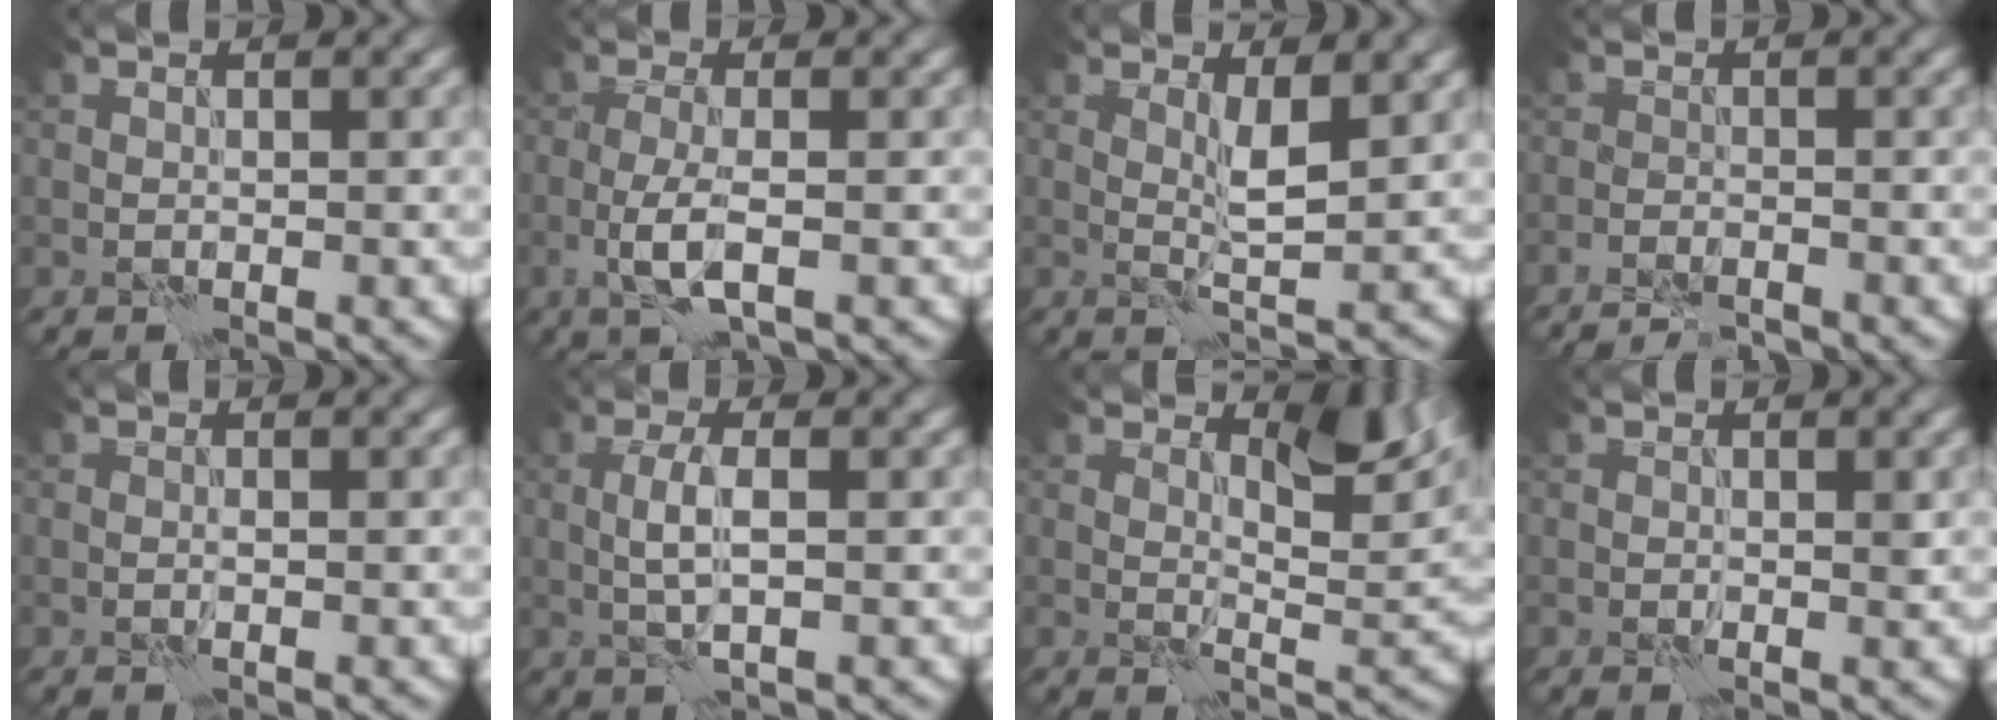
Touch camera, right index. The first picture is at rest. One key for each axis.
{"total": 3.5, "fx": -1.1, "fy": 0.9, "fz": 3.2, "tx": -0.069, "ty": 0.001, "tz": -0.027}
{"total": 2.7, "fx": 0.9, "fy": 0.4, "fz": 2.5, "tx": -0.047, "ty": -0.006, "tz": 0.016}
{"total": 2.6, "fx": -2.4, "fy": 0.3, "fz": 0.9, "tx": -0.022, "ty": 0.002, "tz": -0.042}
{"total": 0.5, "fx": -0.2, "fy": 0.1, "fz": 0.5, "tx": -0.011, "ty": 0.000, "tz": -0.004}
{"total": 2.8, "fx": -0.1, "fy": 0.6, "fz": 2.7, "tx": -0.058, "ty": 0.005, "tz": -0.003}
{"total": 4.6, "fx": 2.5, "fy": 1.7, "fz": 3.4, "tx": -0.055, "ty": -0.010, "tz": 0.036}
{"total": 0.8, "fx": 0.0, "fy": 0.4, "fz": 0.7, "tx": -0.008, "ty": -0.002, "tz": -0.002}